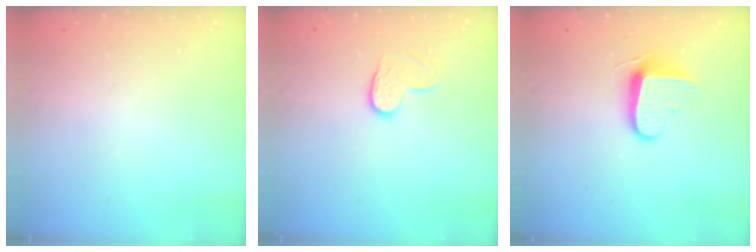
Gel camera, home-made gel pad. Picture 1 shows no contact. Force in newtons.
{"total": 6.6, "press": 6.6, "slide": 0.3}
{"total": 9.3, "press": 9.2, "slide": 1.5}